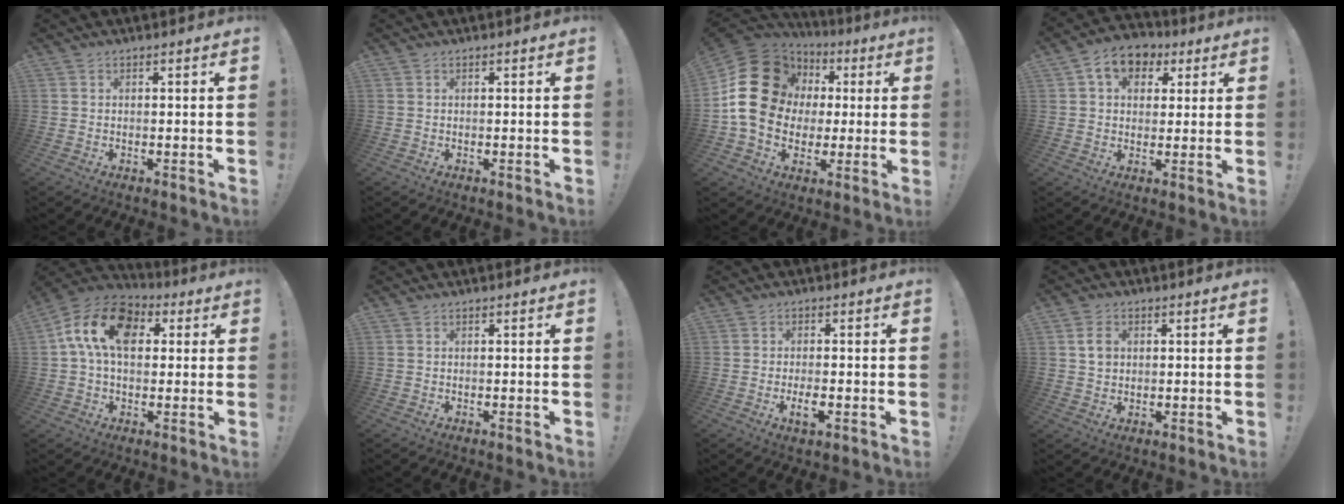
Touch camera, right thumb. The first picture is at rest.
{"total": 0.0}
{"total": 22.5, "force": [2.7, 18.7, 12.3], "torque": [-0.204, 0.001, 0.078]}
{"total": 9.5, "force": [3.8, 7.1, 5.0], "torque": [-0.078, -0.005, 0.075]}
{"total": 16.2, "force": [4.2, 10.3, 11.7], "torque": [-0.214, 0.012, 0.077]}
{"total": 0.0}
{"total": 3.9, "force": [-1.5, 1.4, 3.3], "torque": [-0.053, 0.002, -0.026]}
{"total": 4.2, "force": [0.9, 3.2, 2.4], "torque": [-0.034, 0.001, 0.016]}